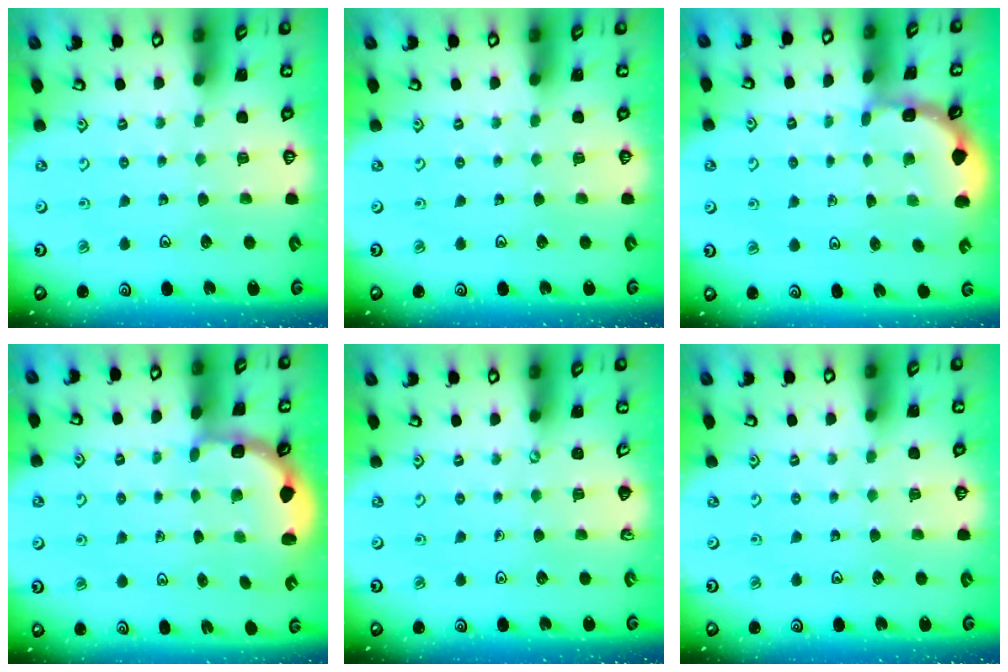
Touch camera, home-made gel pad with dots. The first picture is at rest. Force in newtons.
{"total": 0.0}
{"total": 1.8, "press": 1.8, "slide": 0.3}
{"total": 2.7, "press": 2.4, "slide": 1.4}
{"total": 0.0}
{"total": 0.0}